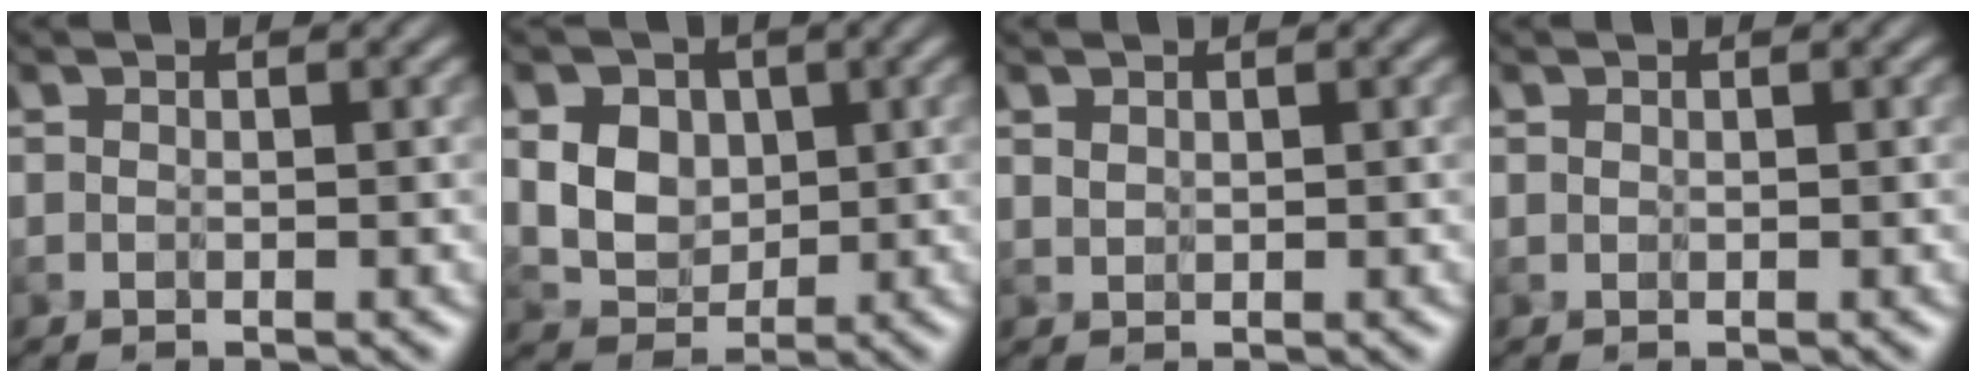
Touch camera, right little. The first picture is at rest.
{"total": 6.5, "force": [1.2, 5.2, 3.7], "torque": [-0.076, 0.008, 0.018]}
{"total": 0.8, "force": [0.5, 0.5, 0.4], "torque": [-0.013, -0.001, 0.014]}
{"total": 0.0}